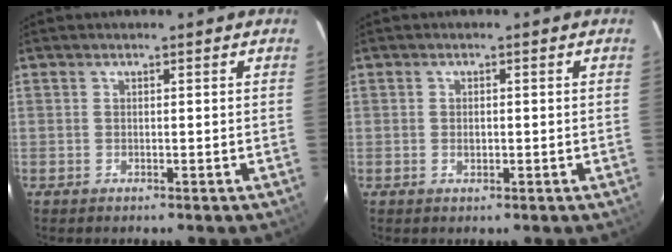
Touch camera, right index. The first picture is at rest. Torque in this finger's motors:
{"motor_torque": [-0.05, 0.02, -0.02, -0.01]}